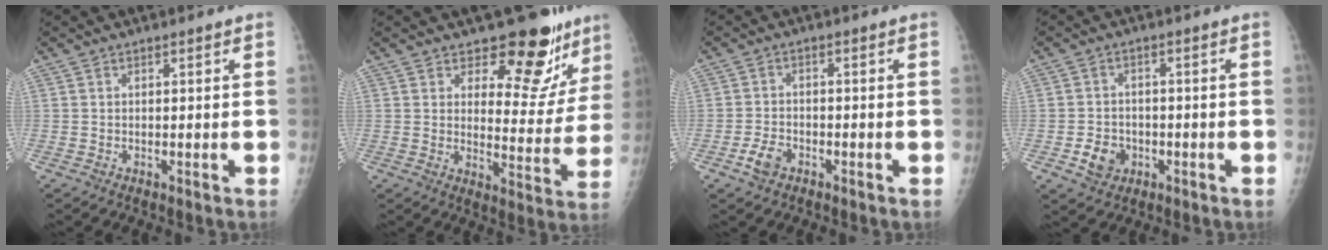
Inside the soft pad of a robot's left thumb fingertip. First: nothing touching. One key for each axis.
{"total": 13.8, "fx": 11.3, "fy": 6.0, "fz": 5.1, "tx": -0.011, "ty": -0.093, "tz": 0.141}
{"total": 3.8, "fx": -2.0, "fy": 2.4, "fz": 2.1, "tx": -0.038, "ty": 0.011, "tz": -0.037}
{"total": 5.2, "fx": -1.8, "fy": 4.3, "fz": 2.3, "tx": -0.023, "ty": 0.009, "tz": -0.025}